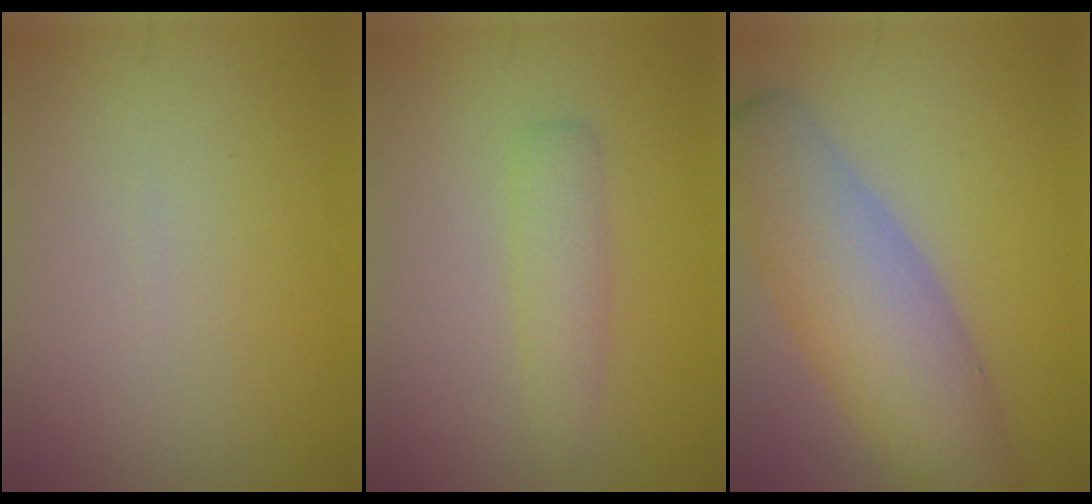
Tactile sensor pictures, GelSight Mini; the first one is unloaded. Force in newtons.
{"total": 2.1, "press": 2.1, "slide": 0.1}
{"total": 8.9, "press": 8.9, "slide": 0.3}